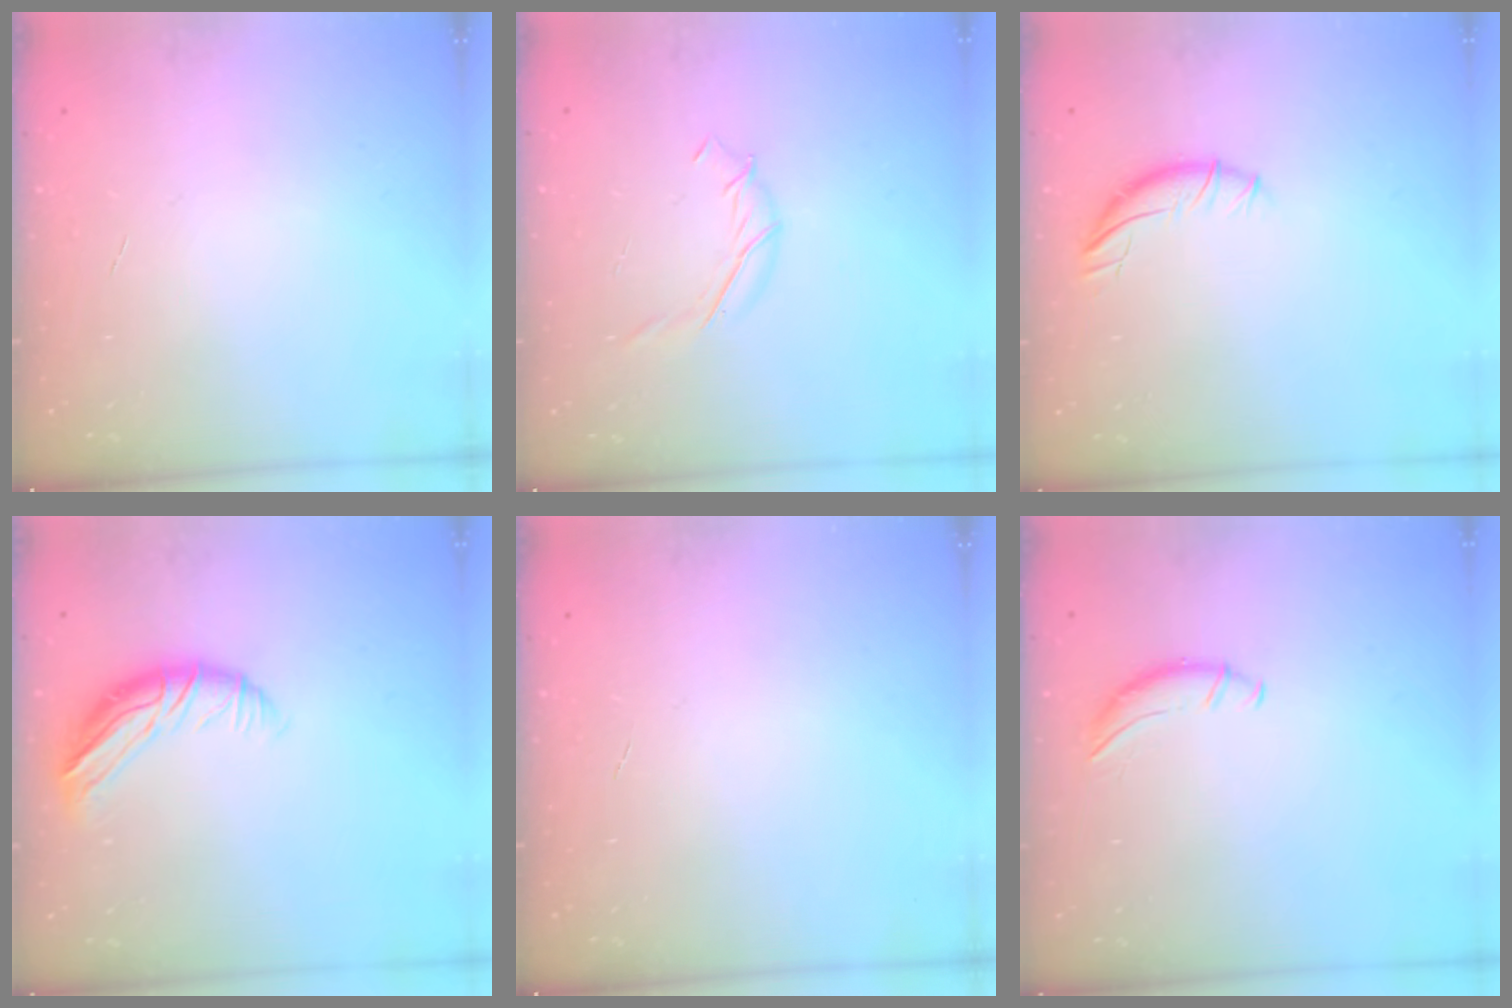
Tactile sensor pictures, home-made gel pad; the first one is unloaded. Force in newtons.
{"total": 6.7, "press": 6.7, "slide": 0.7}
{"total": 6.6, "press": 6.6, "slide": 0.5}
{"total": 11.1, "press": 11.0, "slide": 1.4}
{"total": 0.0}
{"total": 0.0}